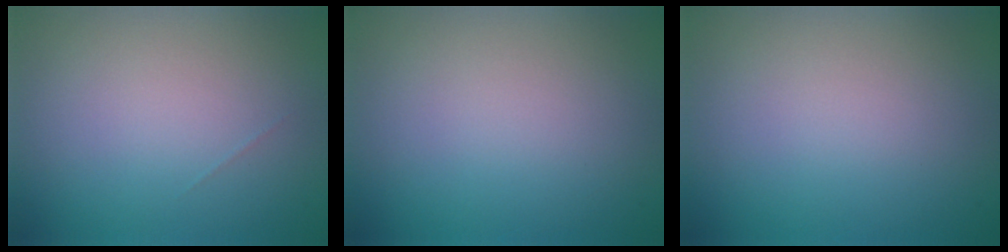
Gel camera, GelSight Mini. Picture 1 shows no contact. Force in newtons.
{"total": 0.0}
{"total": 0.0}